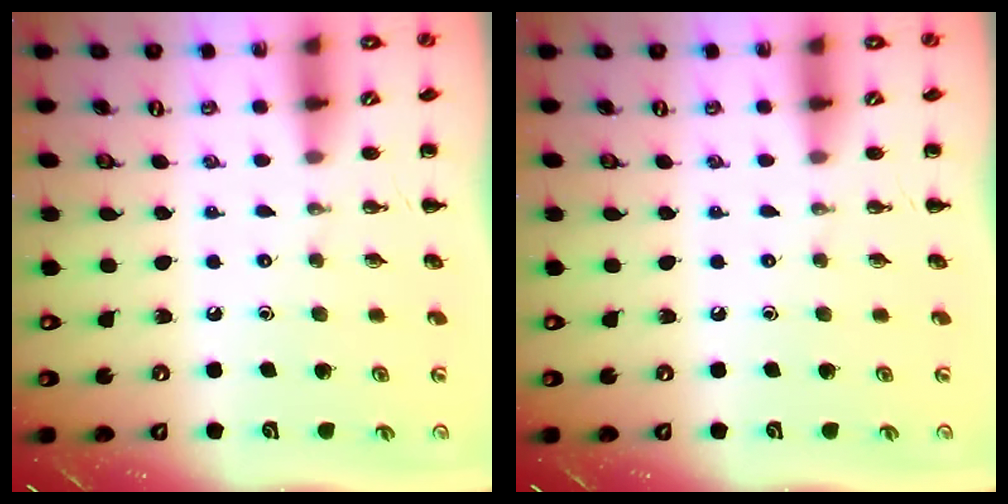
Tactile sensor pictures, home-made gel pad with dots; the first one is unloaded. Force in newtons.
{"total": 0.0}